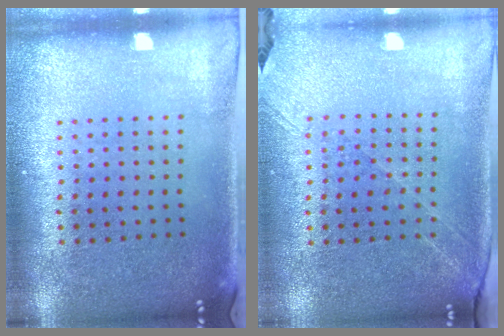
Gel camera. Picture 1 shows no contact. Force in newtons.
{"total": 1.4, "press": 1.3, "slide": 0.6}